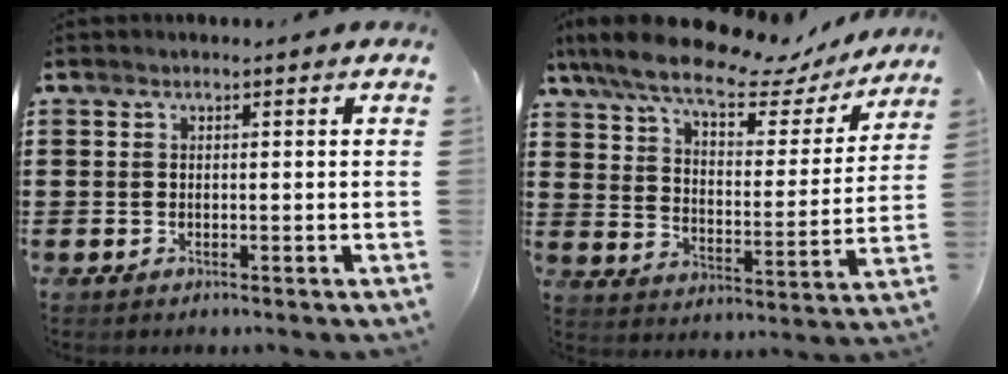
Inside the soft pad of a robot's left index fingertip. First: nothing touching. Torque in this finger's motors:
{"motor_torque": [2.14, 0.00, 0.93, 0.21]}